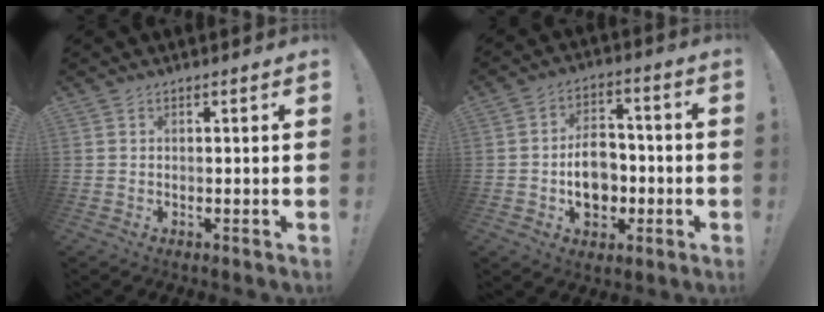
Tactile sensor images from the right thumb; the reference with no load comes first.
{"total": 12.0, "force": [-2.1, 9.0, 7.8], "torque": [-0.127, 0.014, -0.032]}